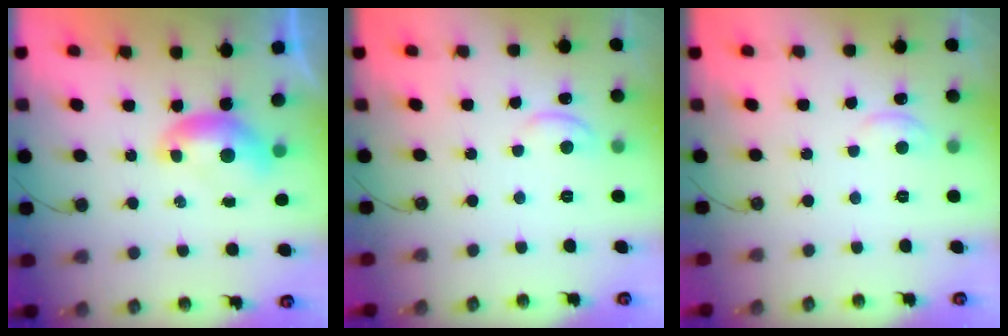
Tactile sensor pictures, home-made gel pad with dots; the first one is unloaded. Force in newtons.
{"total": 0.6, "press": 0.2, "slide": 0.6}
{"total": 2.5, "press": 2.5, "slide": 0.2}